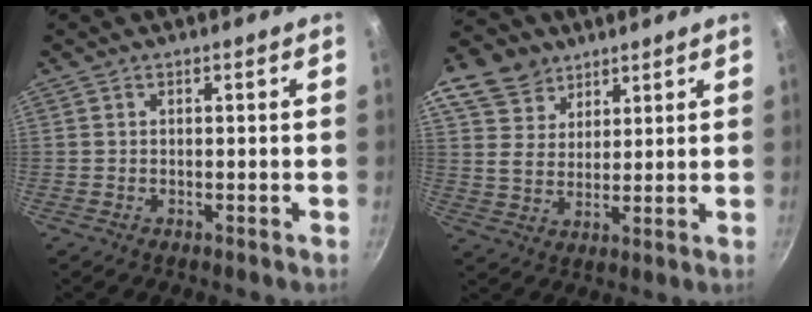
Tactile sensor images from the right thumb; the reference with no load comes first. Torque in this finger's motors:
{"motor_torque": [-0.03, 0.18, 0.37, -0.35, 0.09]}